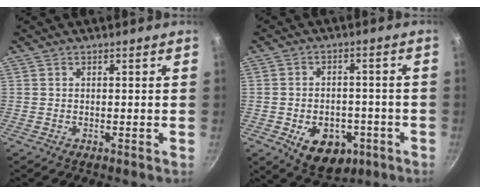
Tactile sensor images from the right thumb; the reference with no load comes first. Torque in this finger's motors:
{"motor_torque": [-0.13, 0.49, -0.11, 0.05, 0.22]}